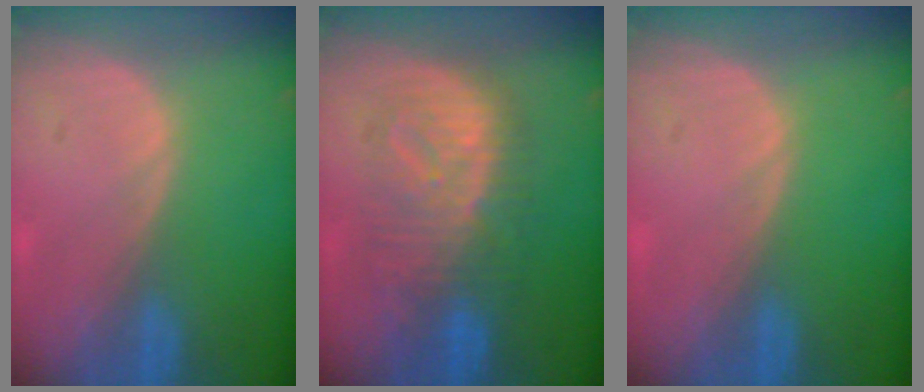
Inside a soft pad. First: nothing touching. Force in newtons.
{"total": 8.9, "press": 8.9, "slide": 0.3}
{"total": 0.0}